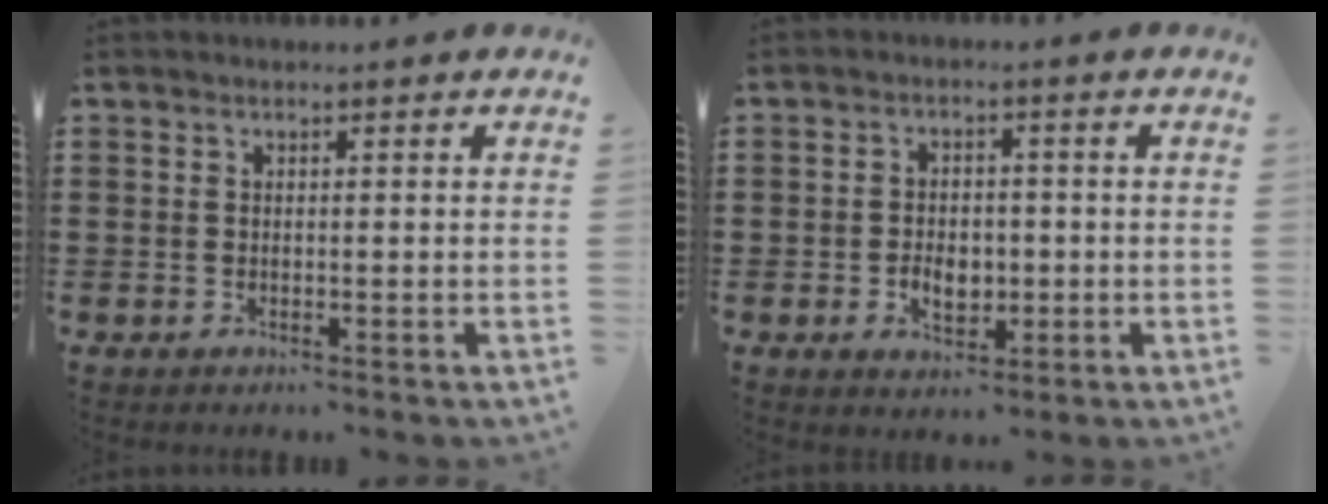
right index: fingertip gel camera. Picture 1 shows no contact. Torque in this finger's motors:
{"motor_torque": [1.49, 0.65, 0.37, 0.07]}